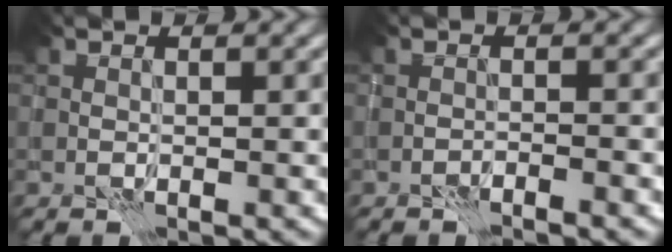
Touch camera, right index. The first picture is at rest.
{"total": 1.2, "force": [-1.2, 0.0, 0.5], "torque": [-0.005, 0.003, -0.024]}